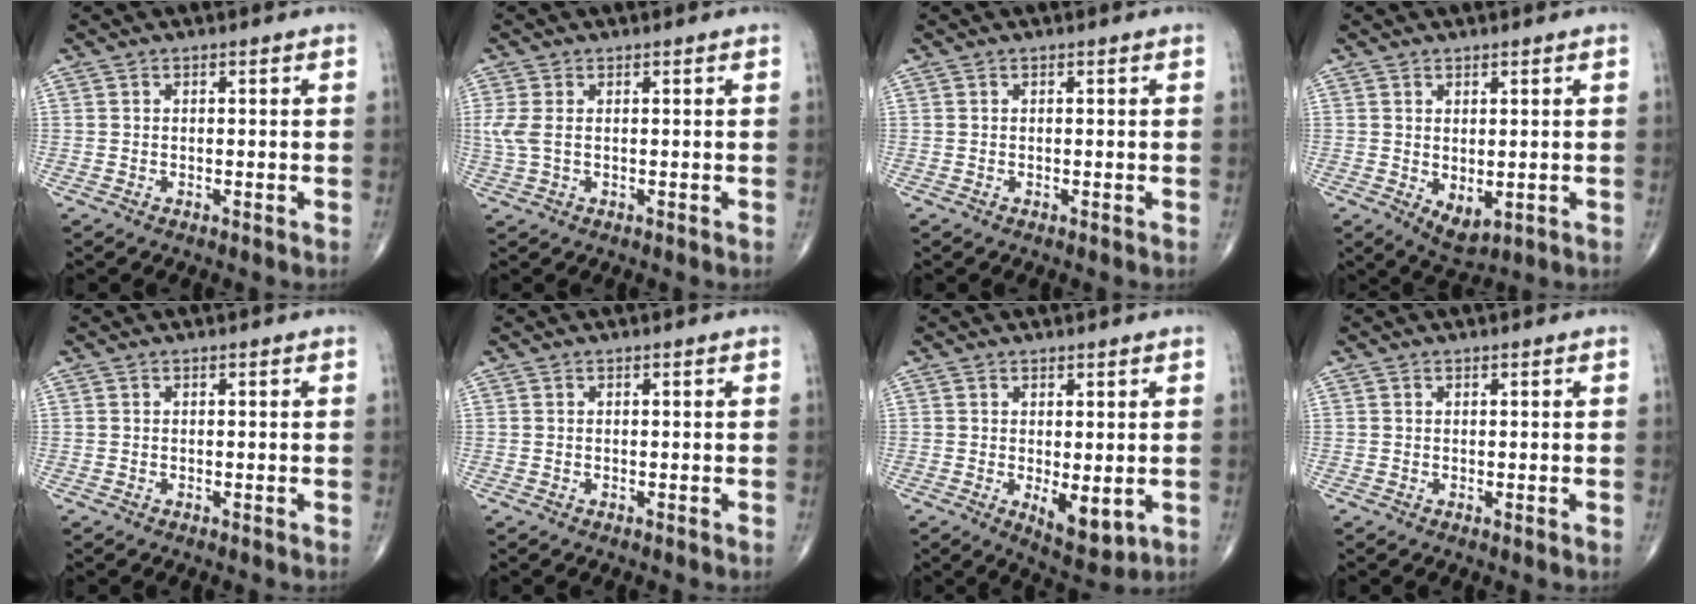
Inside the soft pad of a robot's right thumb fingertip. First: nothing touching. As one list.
[{"total": 3.4, "force": [0.4, 1.9, 2.8], "torque": [-0.089, 0.006, 0.013]}, {"total": 0.0}, {"total": 4.6, "force": [-0.5, 2.5, 3.8], "torque": [-0.051, -0.008, 0.008]}, {"total": 0.0}, {"total": 0.0}, {"total": 6.3, "force": [-0.9, 2.8, 5.6], "torque": [-0.071, -0.019, -0.001]}, {"total": 0.0}]